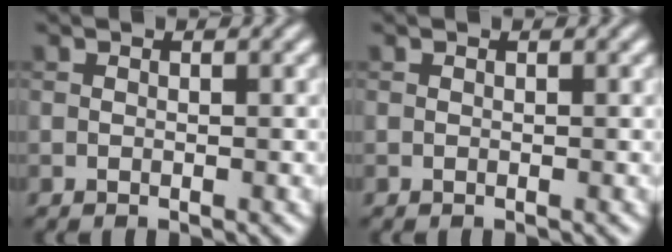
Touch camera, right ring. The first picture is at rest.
{"total": 0.0}